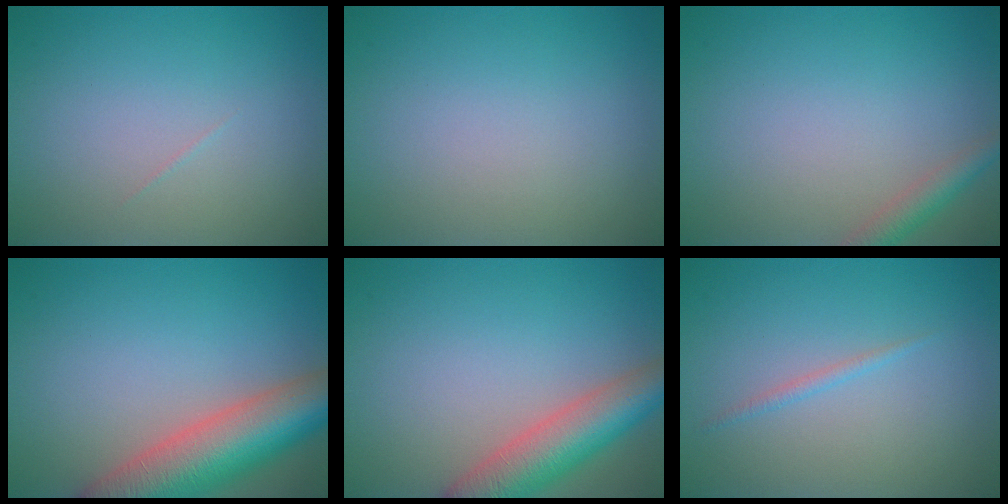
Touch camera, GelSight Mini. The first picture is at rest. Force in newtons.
{"total": 0.0}
{"total": 2.1, "press": 2.1, "slide": 0.1}
{"total": 9.7, "press": 9.7, "slide": 0.7}
{"total": 6.5, "press": 6.4, "slide": 0.6}
{"total": 0.8, "press": 0.8, "slide": 0.1}